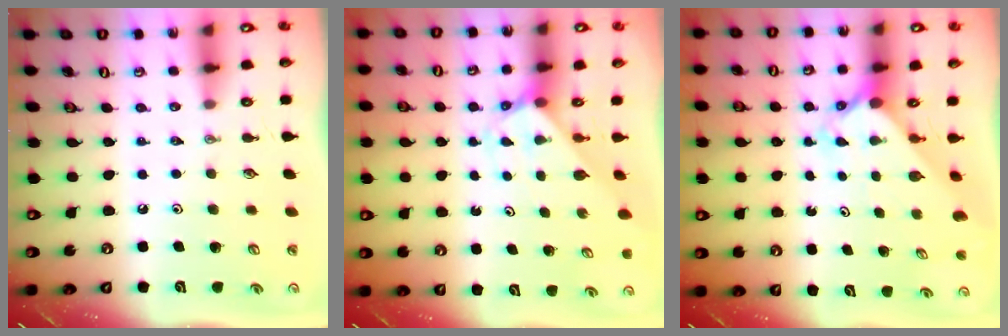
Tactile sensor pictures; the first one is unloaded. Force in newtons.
{"total": 2.0, "press": 2.0, "slide": 0.1}
{"total": 2.4, "press": 2.4, "slide": 0.2}